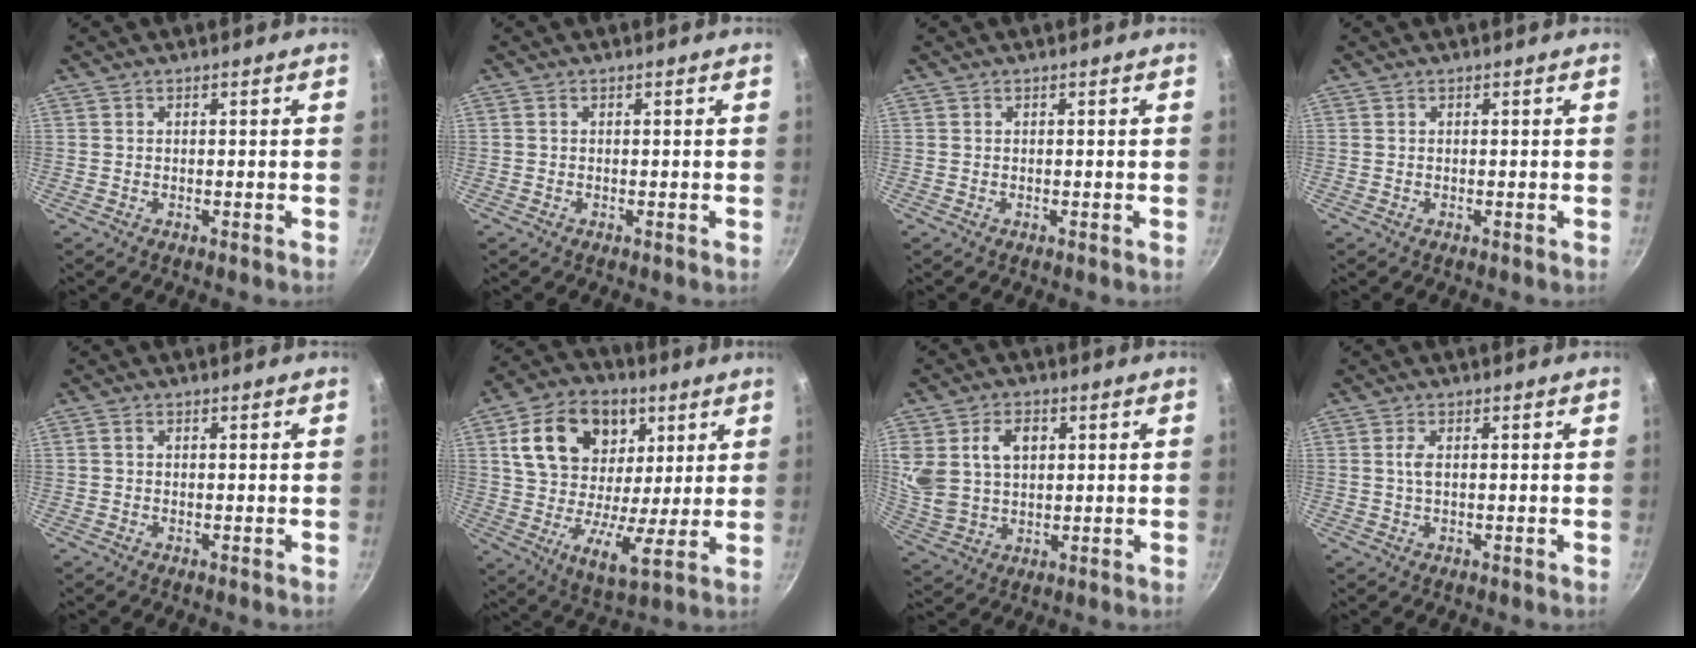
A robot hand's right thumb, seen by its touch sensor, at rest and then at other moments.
{"total": 0.0}
{"total": 0.0}
{"total": 0.0}
{"total": 0.7, "force": [0.1, 0.6, 0.5], "torque": [-0.009, 0.005, 0.001]}
{"total": 19.7, "force": [7.3, 13.4, 12.5], "torque": [-0.192, -0.017, 0.115]}
{"total": 11.5, "force": [3.3, 8.3, 7.4], "torque": [-0.132, -0.011, 0.069]}
{"total": 1.9, "force": [0.3, 0.7, 1.7], "torque": [-0.038, 0.001, 0.007]}